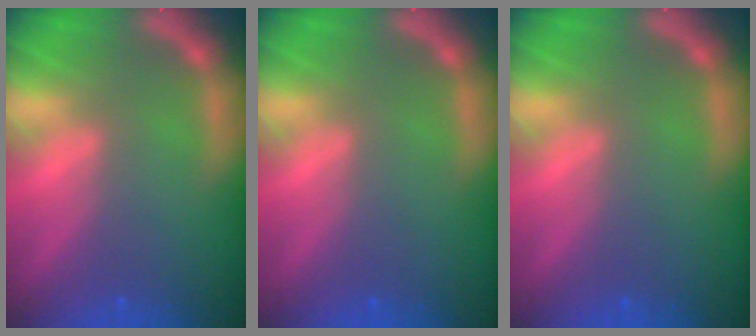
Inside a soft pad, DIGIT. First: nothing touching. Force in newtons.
{"total": 0.0}
{"total": 0.0}